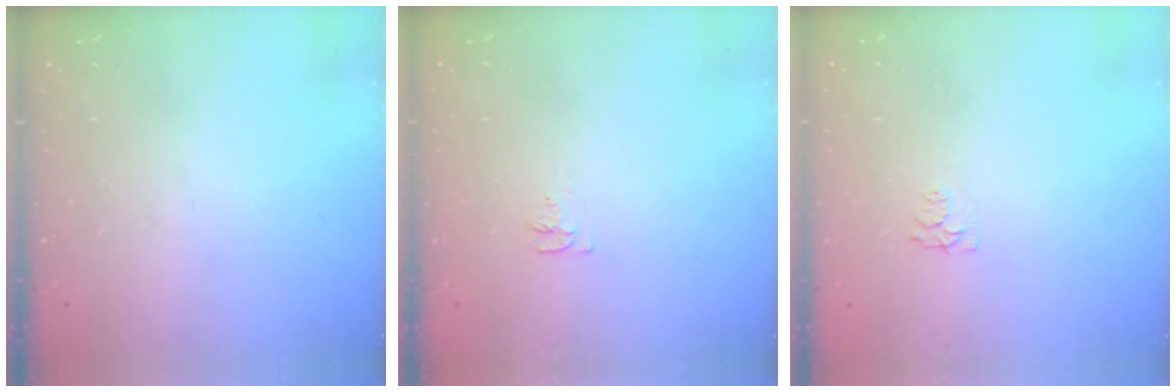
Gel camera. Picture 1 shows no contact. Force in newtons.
{"total": 4.0, "press": 3.9, "slide": 0.4}
{"total": 4.5, "press": 4.4, "slide": 0.6}